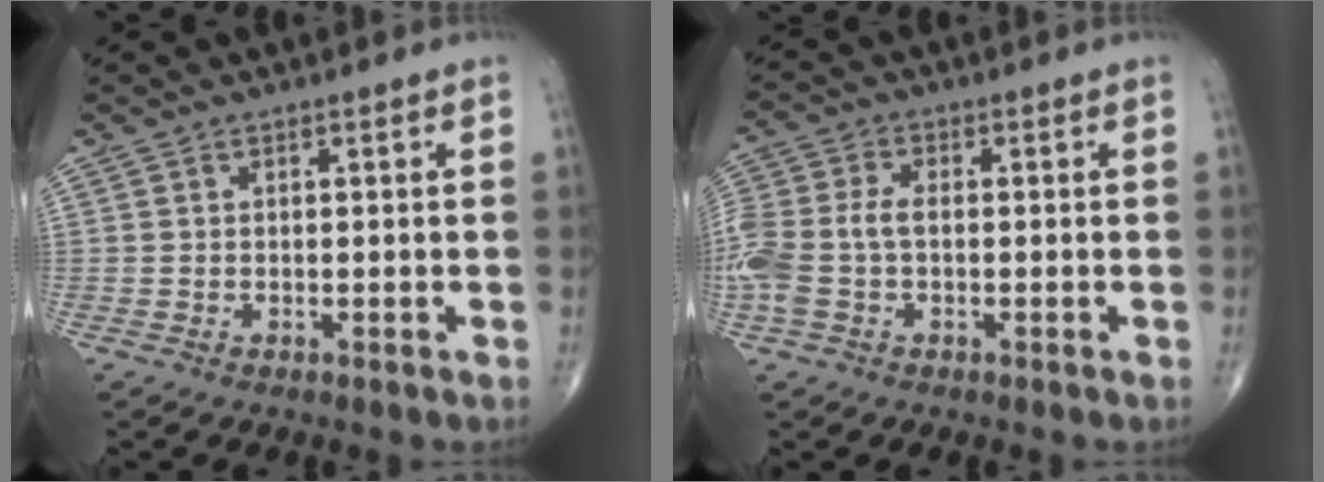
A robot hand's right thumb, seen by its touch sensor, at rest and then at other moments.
{"total": 9.9, "force": [-1.2, 6.1, 7.8], "torque": [-0.205, 0.017, -0.025]}